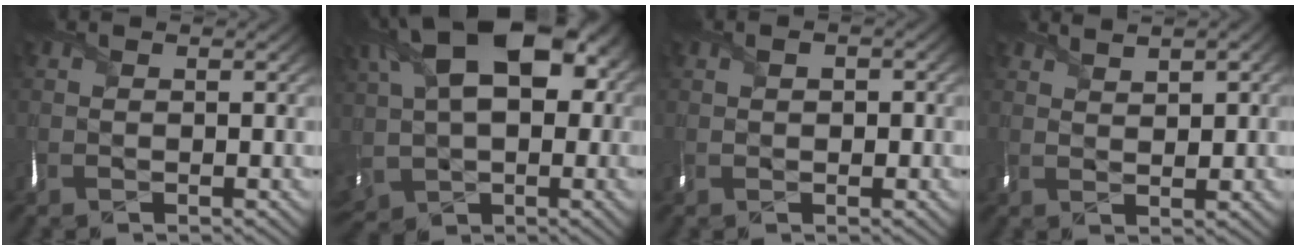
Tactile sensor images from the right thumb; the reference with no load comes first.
{"total": 17.5, "force": [3.9, 11.3, 12.8], "torque": [-0.262, 0.015, 0.078]}
{"total": 1.8, "force": [0.2, 1.2, 1.3], "torque": [-0.022, 0.002, 0.004]}
{"total": 2.7, "force": [1.9, 0.8, 1.6], "torque": [-0.029, -0.003, 0.043]}